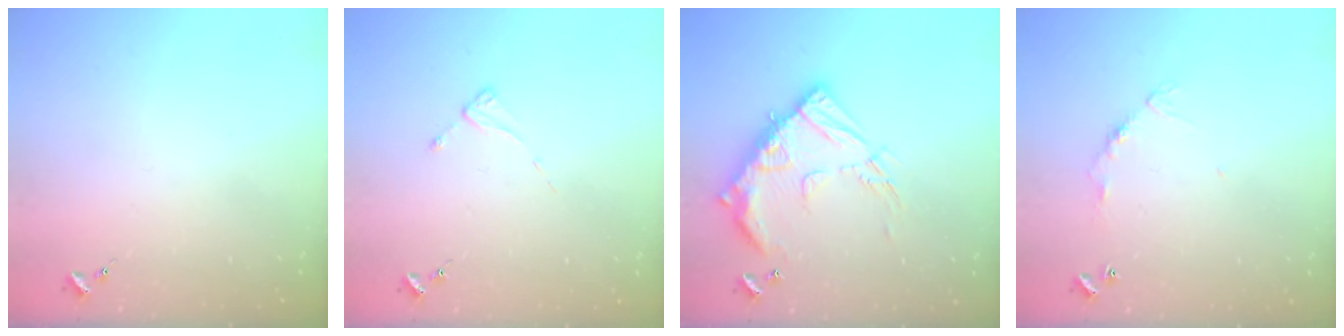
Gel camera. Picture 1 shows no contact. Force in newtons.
{"total": 2.4, "press": 2.4, "slide": 0.3}
{"total": 17.8, "press": 17.7, "slide": 1.9}
{"total": 6.1, "press": 6.1, "slide": 0.5}